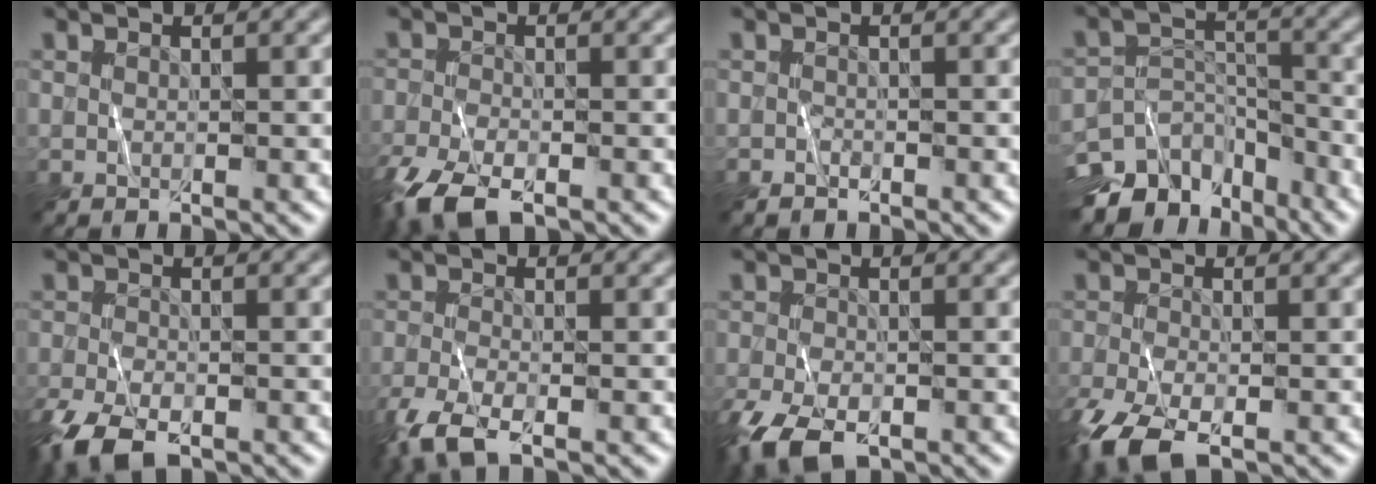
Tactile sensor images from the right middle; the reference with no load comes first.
{"total": 6.1, "force": [-4.2, 2.4, 3.7], "torque": [-0.076, -0.018, -0.086]}
{"total": 0.7, "force": [-0.5, 0.4, 0.1], "torque": [-0.002, -0.001, -0.009]}
{"total": 9.8, "force": [-7.1, 5.5, 3.8], "torque": [-0.062, -0.004, -0.119]}
{"total": 6.1, "force": [-4.1, 2.7, 3.6], "torque": [-0.072, -0.017, -0.081]}
{"total": 4.4, "force": [-2.9, 1.4, 3.0], "torque": [-0.073, -0.014, -0.066]}
{"total": 6.2, "force": [-3.9, 2.9, 3.8], "torque": [-0.075, -0.015, -0.074]}
{"total": 6.5, "force": [-4.1, 2.6, 4.3], "torque": [-0.099, -0.021, -0.084]}